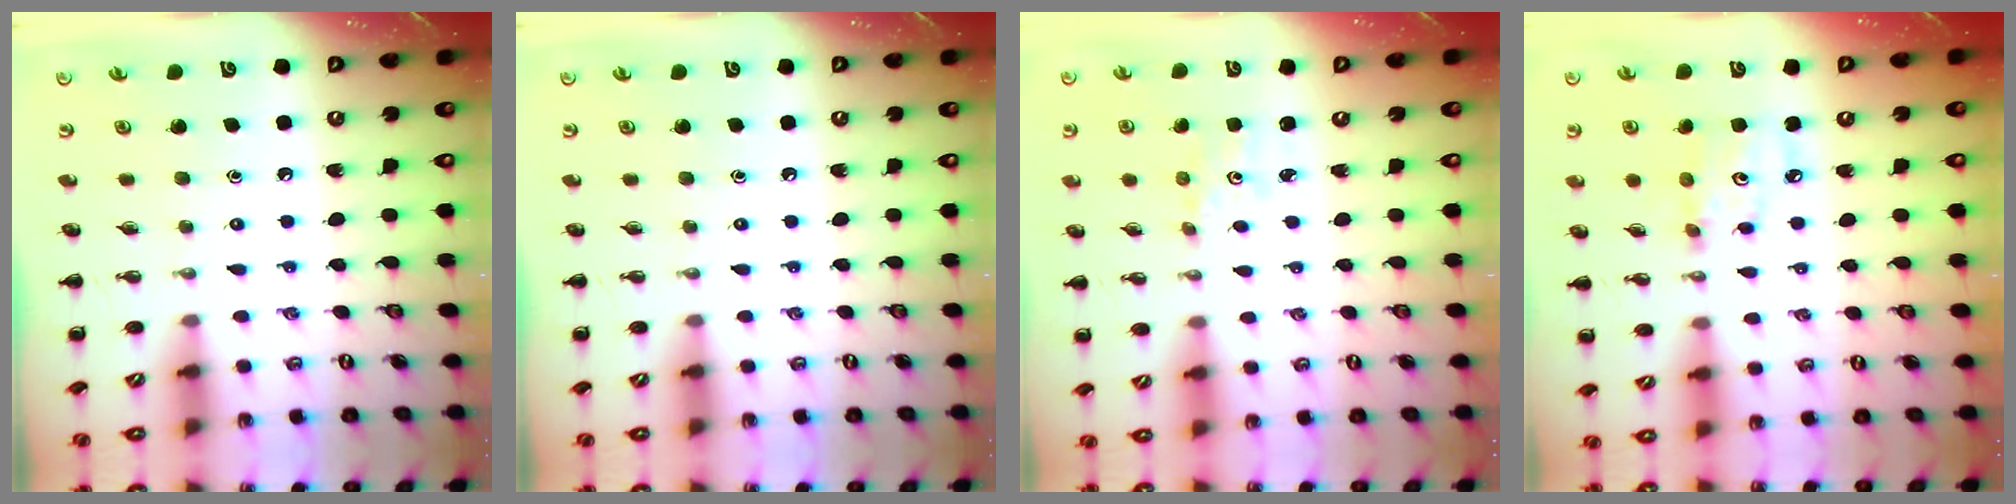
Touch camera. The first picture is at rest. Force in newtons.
{"total": 0.0}
{"total": 0.9, "press": 0.8, "slide": 0.4}
{"total": 5.1, "press": 5.1, "slide": 0.6}